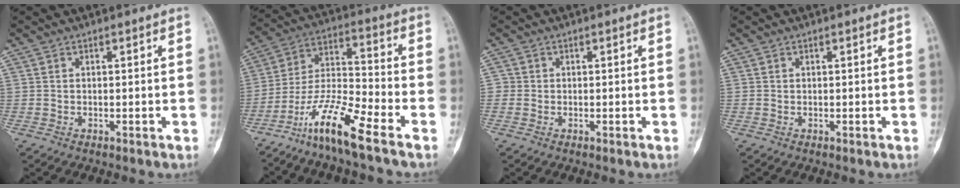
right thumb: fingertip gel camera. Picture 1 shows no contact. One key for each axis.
{"total": 14.1, "fx": -9.5, "fy": 1.8, "fz": 10.2, "tx": -0.205, "ty": 0.057, "tz": -0.184}
{"total": 1.1, "fx": -0.1, "fy": 1.1, "fz": 0.1, "tx": 0.007, "ty": 0.004, "tz": -0.004}
{"total": 0.0}